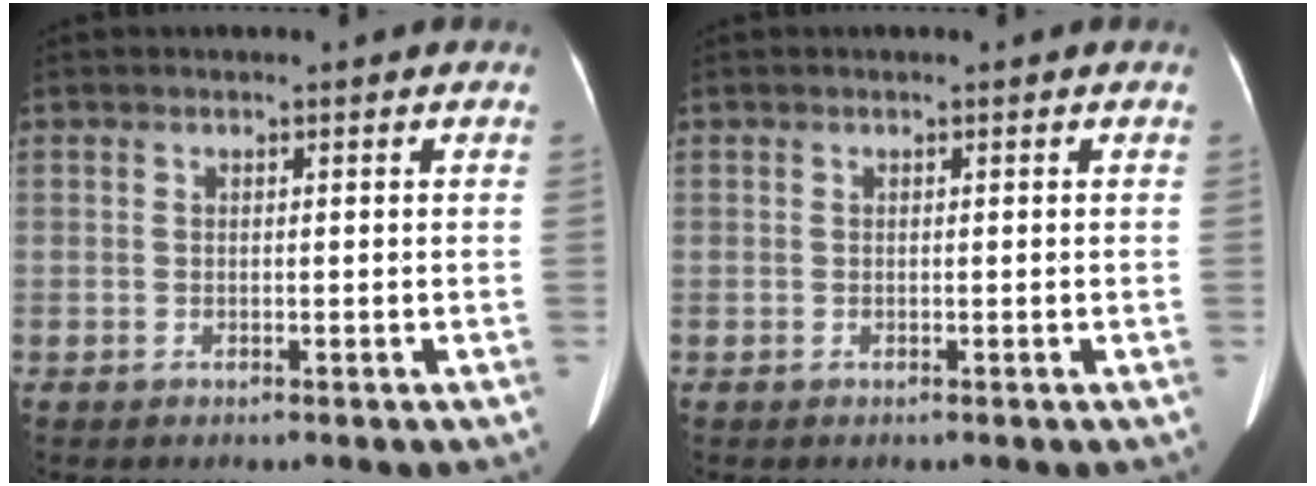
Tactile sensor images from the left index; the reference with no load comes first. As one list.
[{"total": 0.0}]